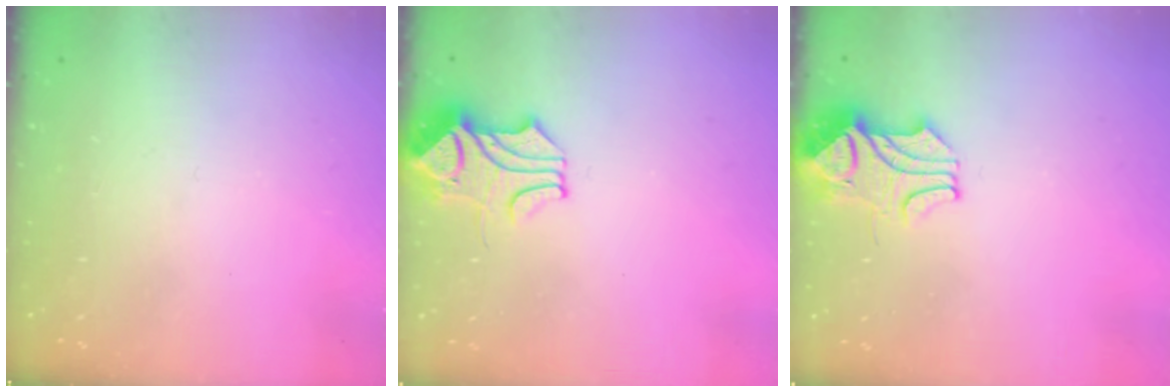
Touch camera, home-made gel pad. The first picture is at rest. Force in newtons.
{"total": 1.8, "press": 1.7, "slide": 0.7}
{"total": 2.1, "press": 2.0, "slide": 0.8}